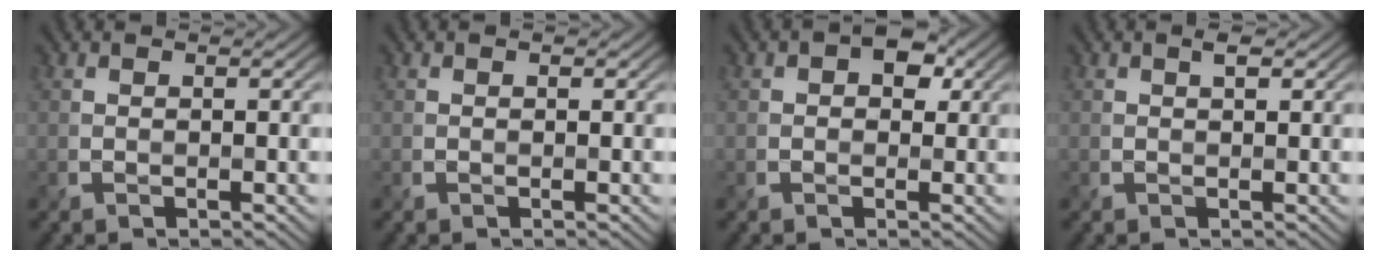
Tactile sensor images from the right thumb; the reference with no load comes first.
{"total": 0.0}
{"total": 3.2, "force": [0.8, 2.4, 1.9], "torque": [-0.021, -0.001, 0.004]}
{"total": 1.0, "force": [0.5, 0.5, 0.7], "torque": [-0.014, -0.003, 0.010]}